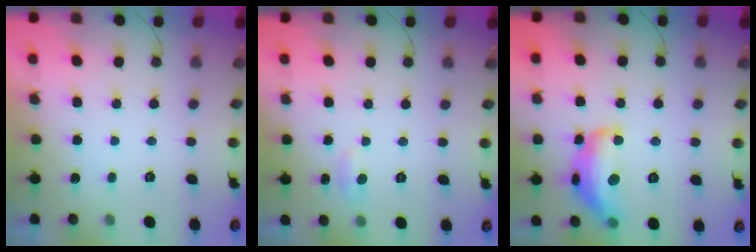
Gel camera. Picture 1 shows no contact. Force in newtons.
{"total": 5.2, "press": 5.1, "slide": 0.7}
{"total": 14.6, "press": 14.6, "slide": 1.2}